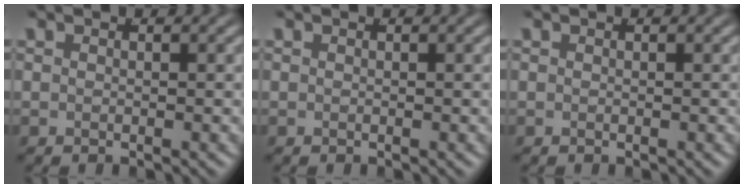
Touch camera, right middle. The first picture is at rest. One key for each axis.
{"total": 0.0}
{"total": 0.0}